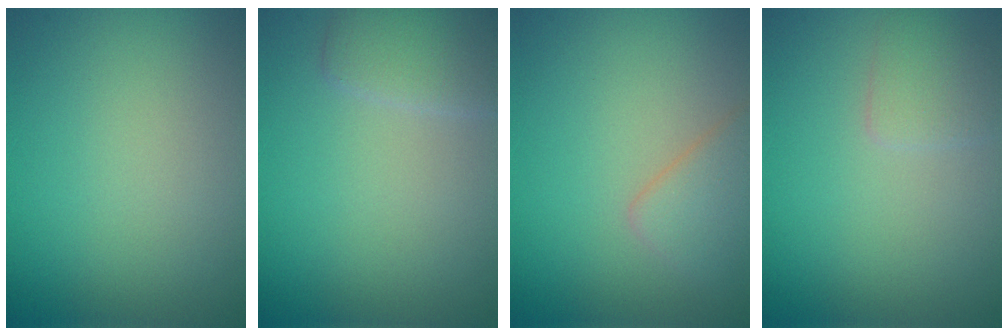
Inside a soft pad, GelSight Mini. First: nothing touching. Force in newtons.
{"total": 2.4, "press": 2.4, "slide": 0.1}
{"total": 2.5, "press": 2.5, "slide": 0.2}
{"total": 1.6, "press": 1.6, "slide": 0.1}